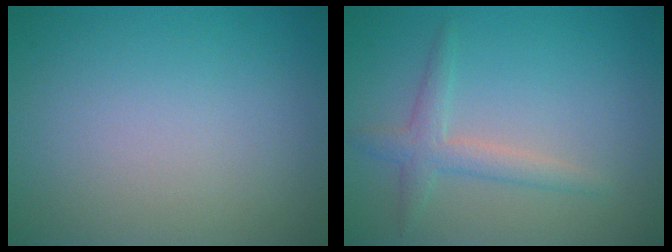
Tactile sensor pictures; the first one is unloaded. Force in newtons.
{"total": 2.4, "press": 2.4, "slide": 0.1}